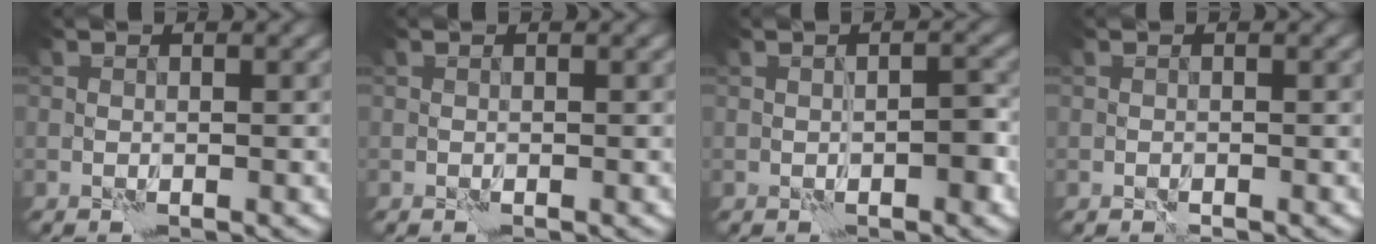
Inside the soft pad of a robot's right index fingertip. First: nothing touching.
{"total": 0.0}
{"total": 1.4, "force": [-0.4, 0.5, 1.2], "torque": [-0.014, 0.004, -0.005]}
{"total": 0.0}